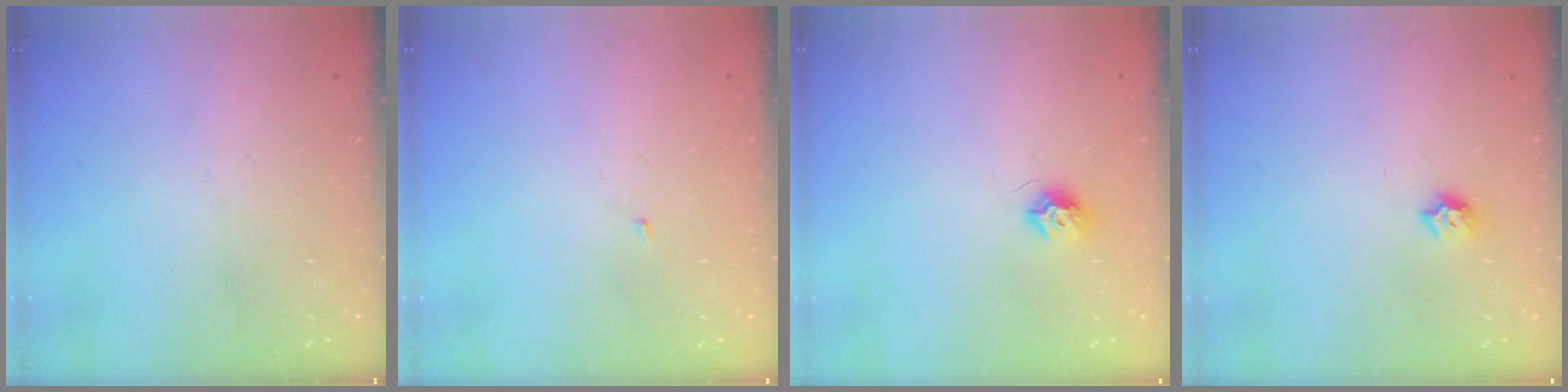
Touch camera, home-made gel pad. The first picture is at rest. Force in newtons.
{"total": 1.4, "press": 1.3, "slide": 0.1}
{"total": 7.6, "press": 7.6, "slide": 0.4}
{"total": 6.3, "press": 6.3, "slide": 0.2}